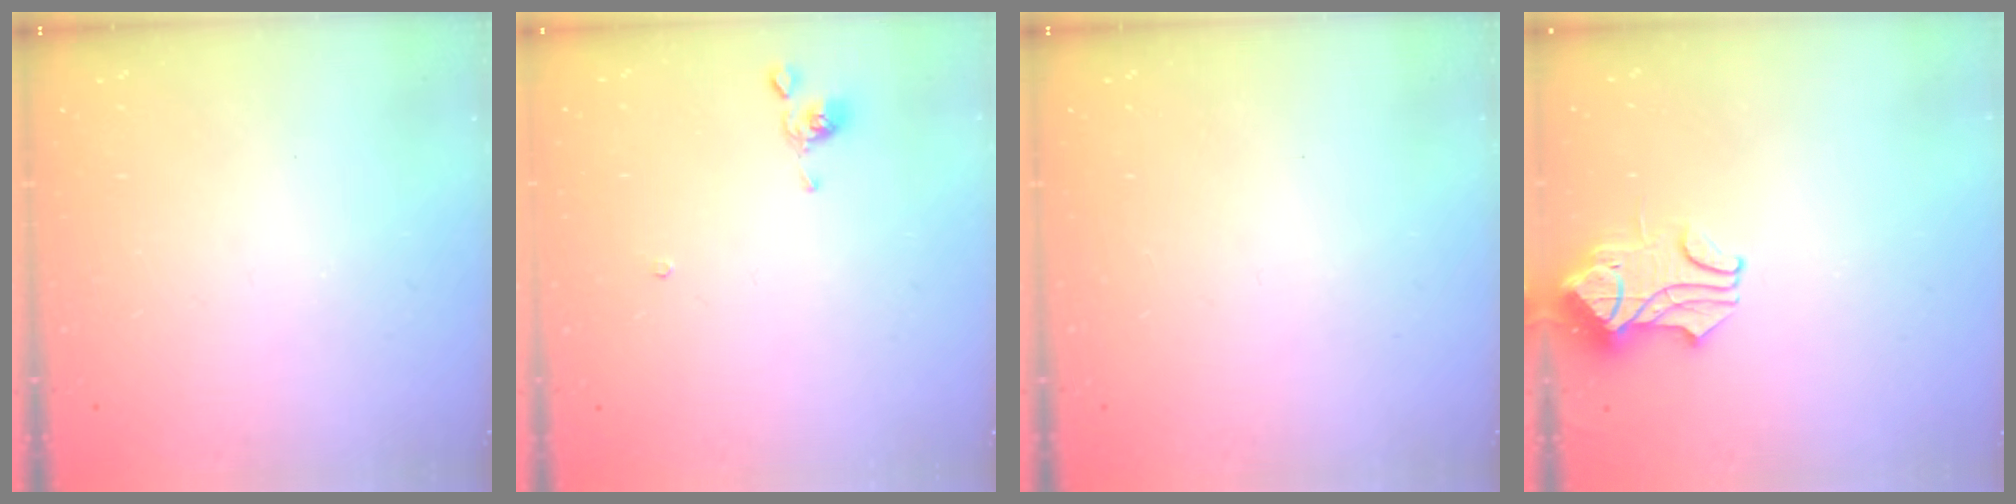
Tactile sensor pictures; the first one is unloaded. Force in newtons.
{"total": 0.7, "press": 0.6, "slide": 0.3}
{"total": 0.0}
{"total": 1.5, "press": 1.1, "slide": 1.0}